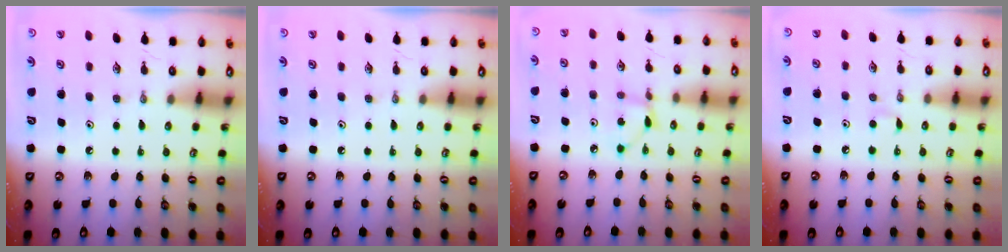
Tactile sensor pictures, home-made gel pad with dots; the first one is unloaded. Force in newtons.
{"total": 0.0}
{"total": 3.3, "press": 3.3, "slide": 0.4}
{"total": 3.3, "press": 3.3, "slide": 0.5}